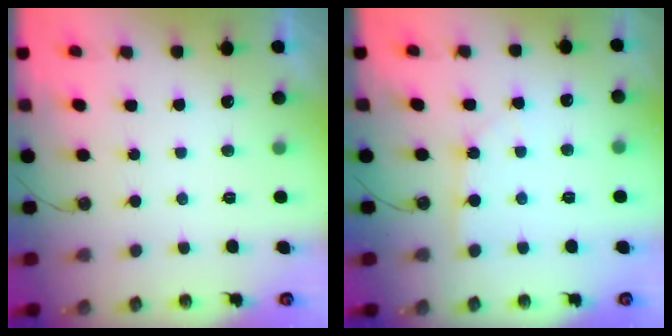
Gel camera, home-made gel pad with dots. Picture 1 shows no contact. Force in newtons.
{"total": 2.0, "press": 1.9, "slide": 0.3}